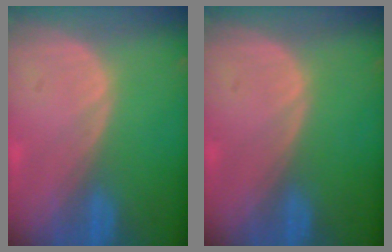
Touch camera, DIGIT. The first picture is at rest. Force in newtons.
{"total": 0.0}